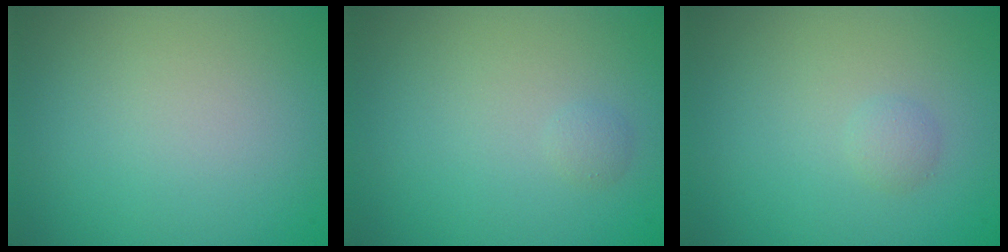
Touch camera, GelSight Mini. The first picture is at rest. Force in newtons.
{"total": 0.6, "press": 0.6, "slide": 0.0}
{"total": 0.9, "press": 0.9, "slide": 0.0}